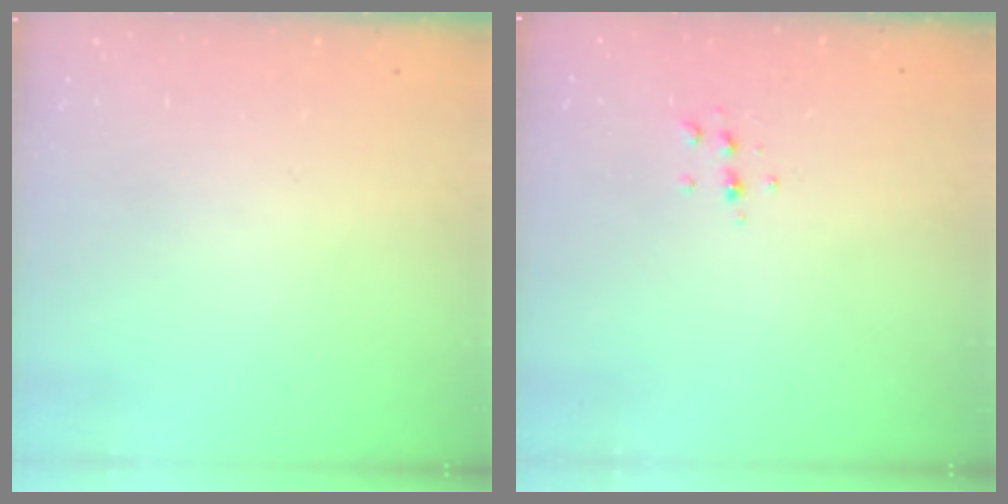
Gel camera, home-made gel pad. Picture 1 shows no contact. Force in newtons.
{"total": 4.7, "press": 4.4, "slide": 1.6}